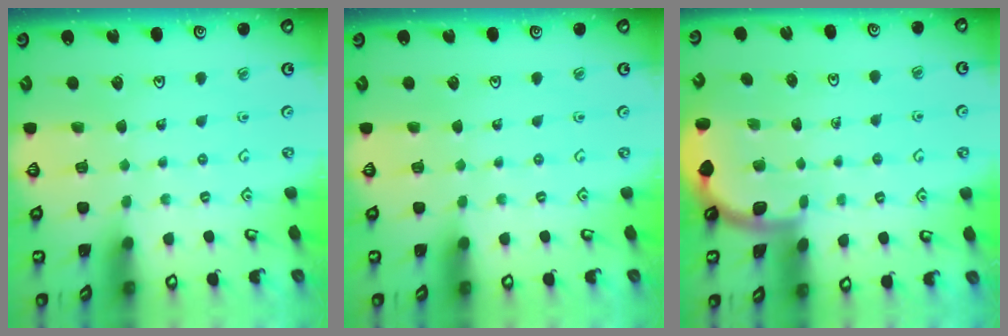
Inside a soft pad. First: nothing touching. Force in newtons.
{"total": 0.0}
{"total": 1.8, "press": 1.8, "slide": 0.0}